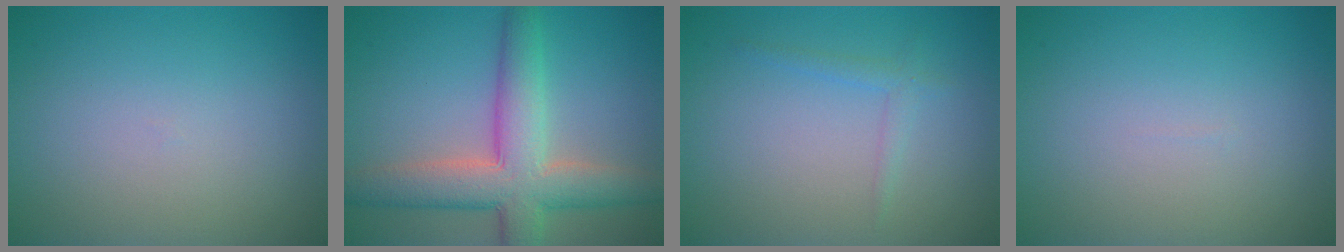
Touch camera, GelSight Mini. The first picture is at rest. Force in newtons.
{"total": 7.4, "press": 7.4, "slide": 0.4}
{"total": 1.2, "press": 1.2, "slide": 0.1}
{"total": 0.0}